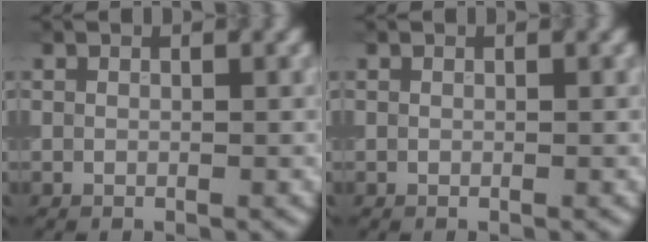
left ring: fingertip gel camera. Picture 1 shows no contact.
{"total": 0.0}